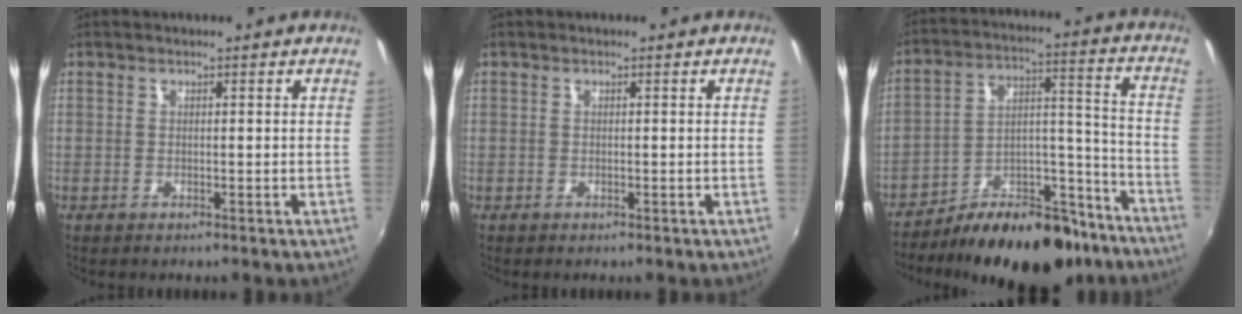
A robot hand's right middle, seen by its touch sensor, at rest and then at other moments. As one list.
[{"total": 0.0}, {"total": 19.7, "force": [-15.0, 8.4, 9.6], "torque": [-0.139, 0.046, -0.212]}]